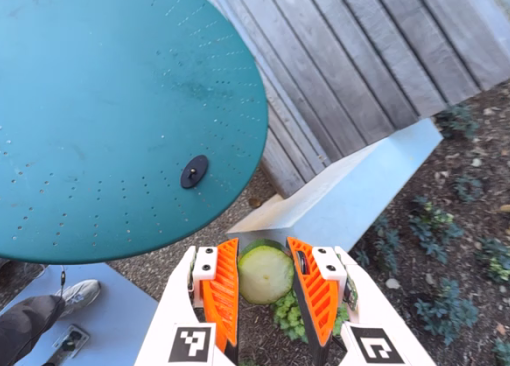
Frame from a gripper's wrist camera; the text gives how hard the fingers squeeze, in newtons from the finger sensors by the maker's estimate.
{"total": 14.4, "left": 14.7, "right": 14.2}